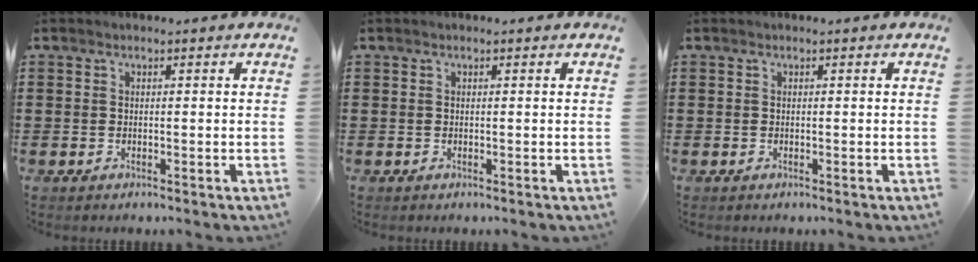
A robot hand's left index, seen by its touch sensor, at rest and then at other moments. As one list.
[{"total": 0.0}, {"total": 0.0}]